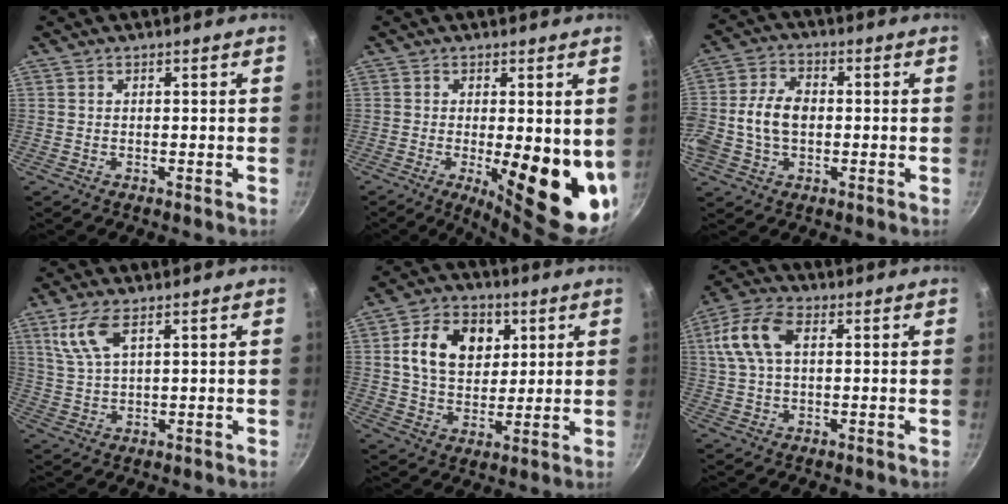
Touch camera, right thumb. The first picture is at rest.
{"total": 15.6, "force": [-1.7, 5.2, 14.6], "torque": [-0.172, -0.028, -0.013]}
{"total": 10.6, "force": [-0.7, 7.4, 7.6], "torque": [-0.140, 0.027, -0.022]}
{"total": 6.9, "force": [3.4, 2.7, 5.4], "torque": [-0.115, -0.006, 0.074]}
{"total": 13.3, "force": [3.8, 9.7, 8.3], "torque": [-0.113, -0.003, 0.057]}
{"total": 10.3, "force": [2.4, 5.9, 8.1], "torque": [-0.164, 0.020, 0.036]}